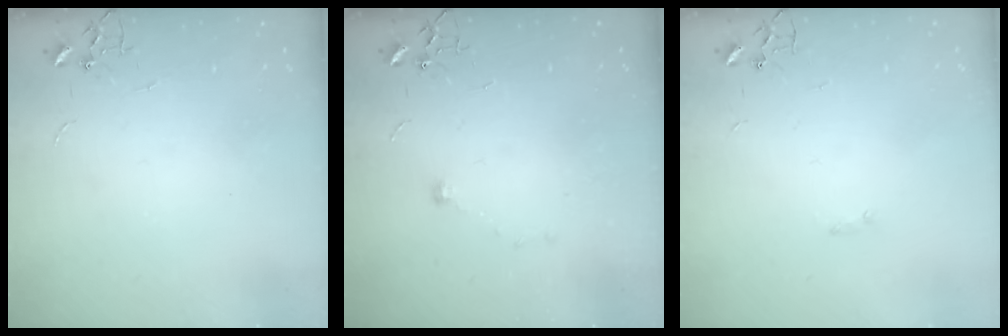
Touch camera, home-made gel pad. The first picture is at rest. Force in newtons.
{"total": 4.9, "press": 4.8, "slide": 0.6}
{"total": 1.3, "press": 1.3, "slide": 0.3}